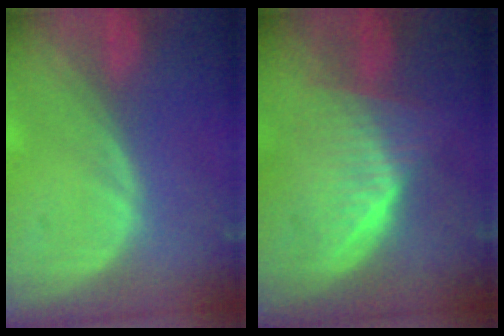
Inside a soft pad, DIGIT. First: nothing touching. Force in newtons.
{"total": 6.4, "press": 6.2, "slide": 1.7}